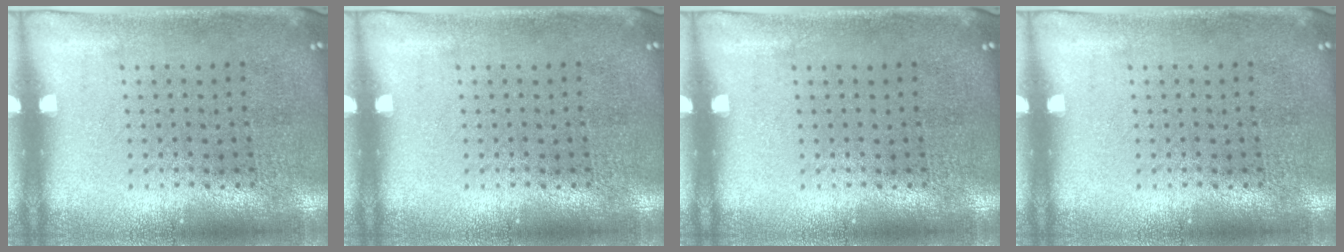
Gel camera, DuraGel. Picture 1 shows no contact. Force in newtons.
{"total": 0.0}
{"total": 0.0}
{"total": 0.0}